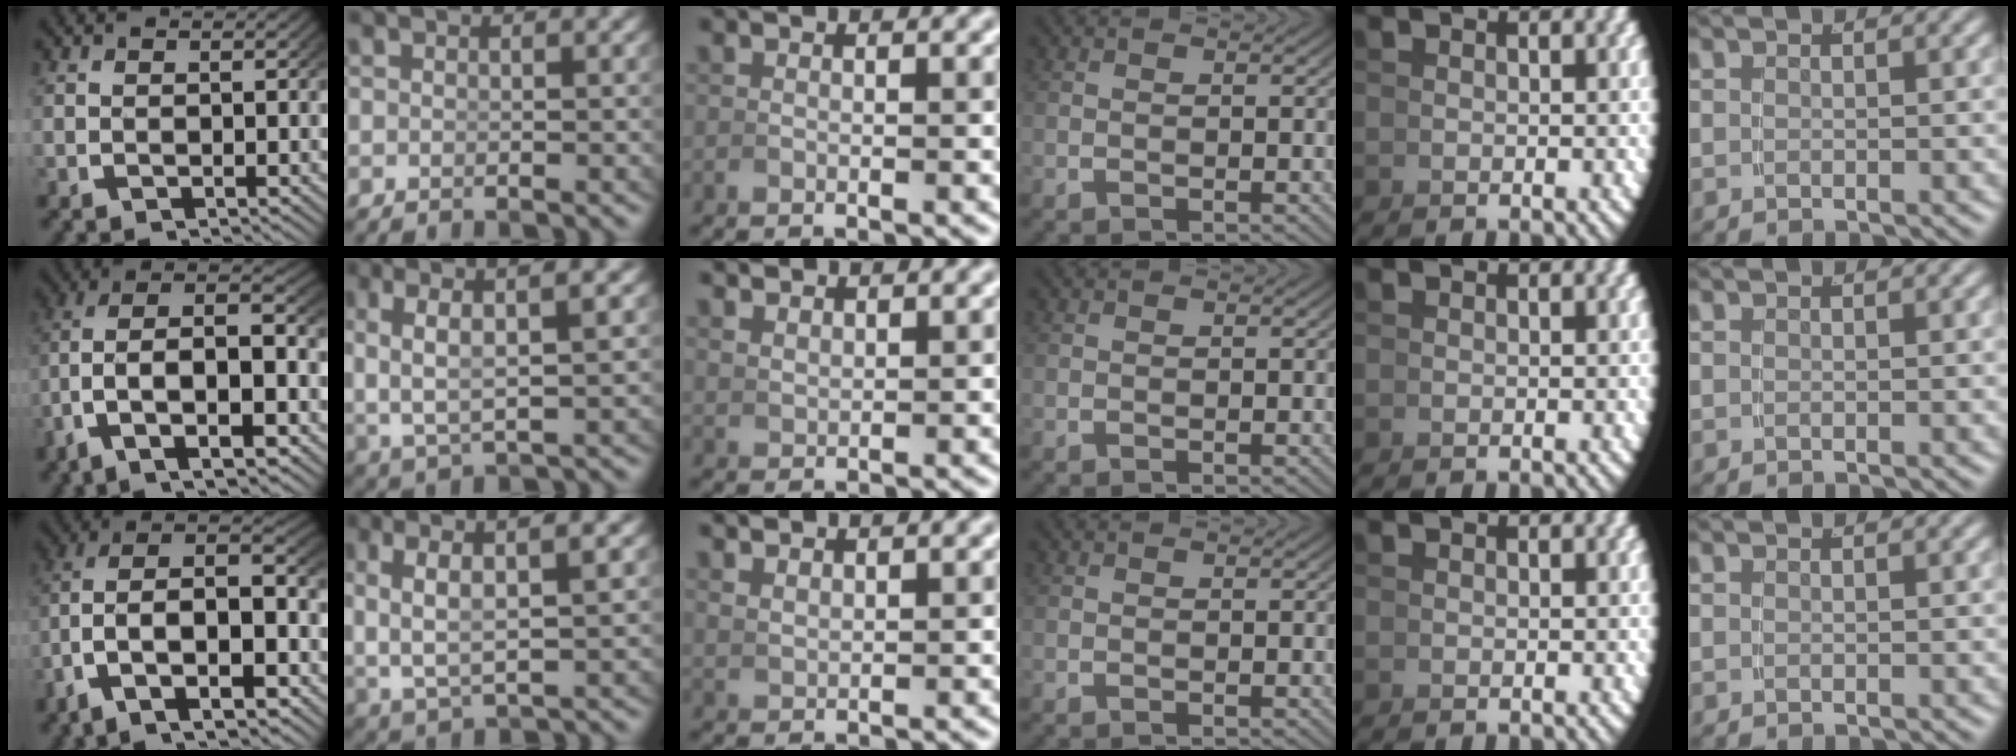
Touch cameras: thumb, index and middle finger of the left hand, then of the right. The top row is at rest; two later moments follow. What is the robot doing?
{"motion": "lift_and_place", "object": "hoodie"}